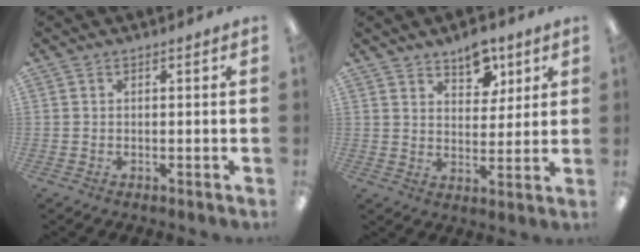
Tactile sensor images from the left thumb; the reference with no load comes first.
{"total": 8.3, "force": [6.0, 4.8, 3.2], "torque": [-0.027, -0.031, 0.103]}